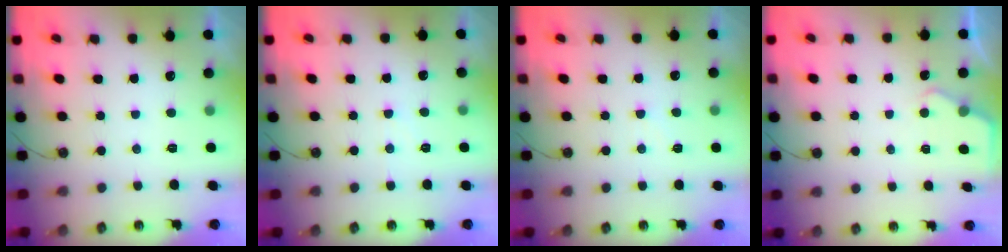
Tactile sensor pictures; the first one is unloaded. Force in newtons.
{"total": 2.7, "press": 2.6, "slide": 0.6}
{"total": 3.1, "press": 3.1, "slide": 0.5}
{"total": 3.2, "press": 3.2, "slide": 0.5}